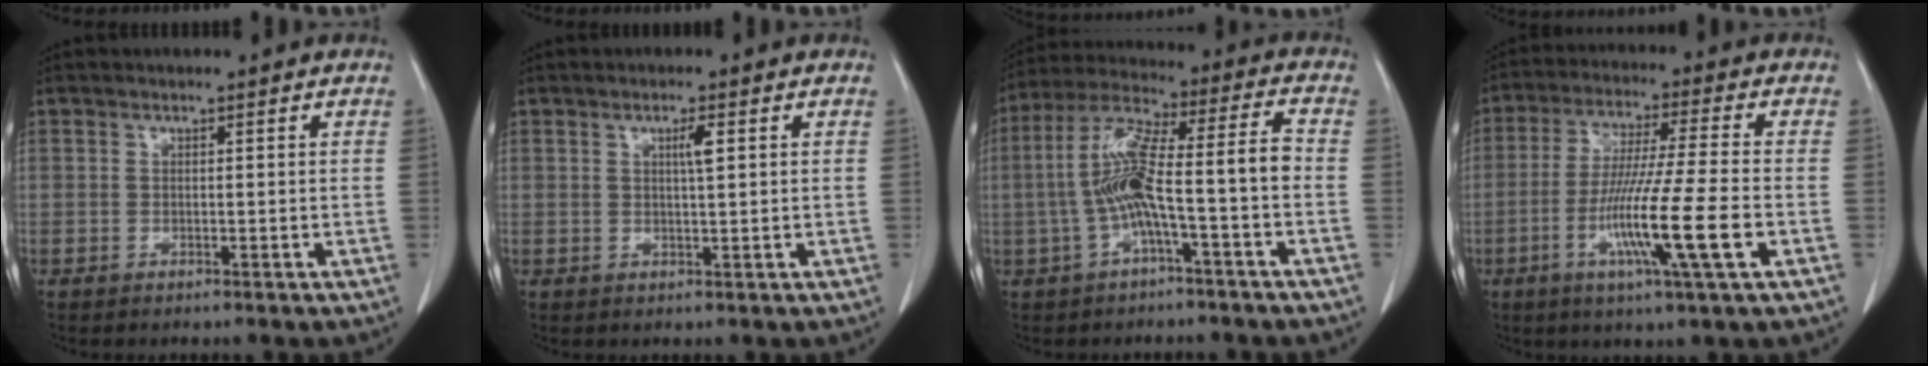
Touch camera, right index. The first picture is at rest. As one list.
[{"total": 2.1, "force": [0.8, 0.1, 2.0], "torque": [-0.035, 0.001, 0.012]}, {"total": 11.5, "force": [-2.4, 1.0, 11.2], "torque": [-0.221, 0.038, -0.043]}, {"total": 13.1, "force": [-4.1, -0.8, 12.4], "torque": [-0.236, -0.020, -0.078]}]